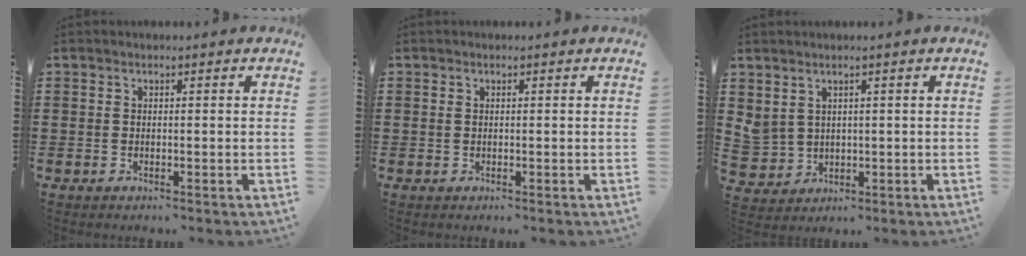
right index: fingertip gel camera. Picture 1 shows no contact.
{"total": 0.6, "force": [0.2, 0.4, 0.4], "torque": [-0.010, 0.002, 0.003]}
{"total": 3.0, "force": [1.6, 2.5, 0.4], "torque": [-0.029, 0.006, 0.028]}